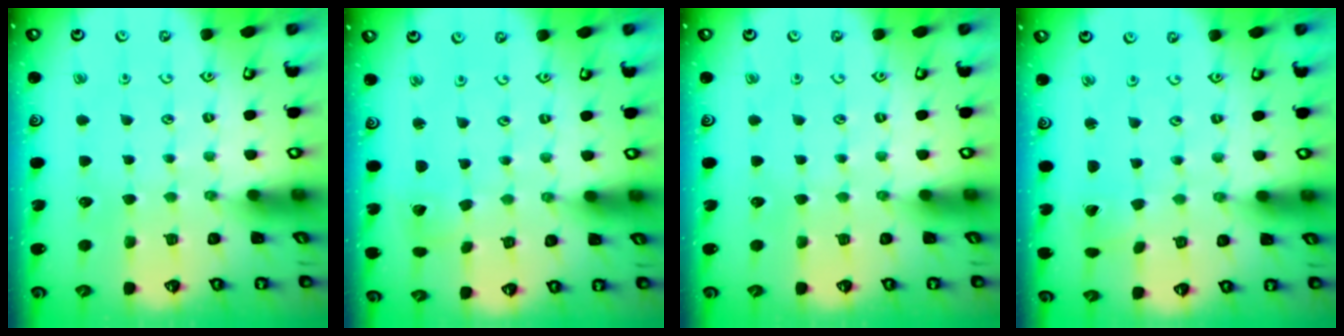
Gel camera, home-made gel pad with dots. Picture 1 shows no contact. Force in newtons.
{"total": 1.8, "press": 1.8, "slide": 0.1}
{"total": 0.0}
{"total": 1.2, "press": 1.2, "slide": 0.1}